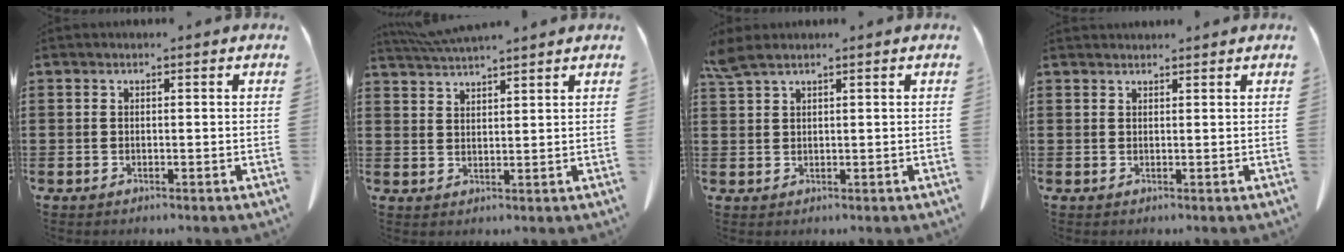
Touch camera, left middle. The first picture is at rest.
{"total": 4.0, "force": [3.8, 0.0, 1.2], "torque": [-0.035, -0.009, 0.071]}
{"total": 2.5, "force": [2.0, 0.3, 1.5], "torque": [-0.037, -0.001, 0.039]}
{"total": 1.1, "force": [1.1, 0.1, 0.1], "torque": [-0.003, 0.000, 0.021]}